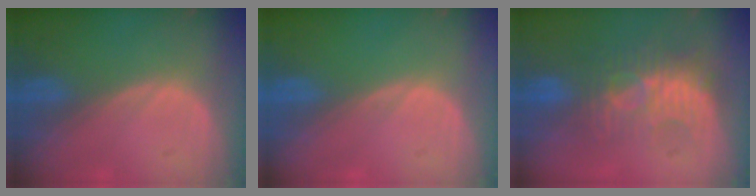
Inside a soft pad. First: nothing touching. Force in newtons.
{"total": 0.0}
{"total": 8.7, "press": 8.1, "slide": 3.2}